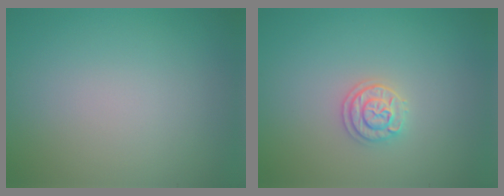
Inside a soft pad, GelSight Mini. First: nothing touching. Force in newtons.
{"total": 2.1, "press": 2.0, "slide": 0.6}